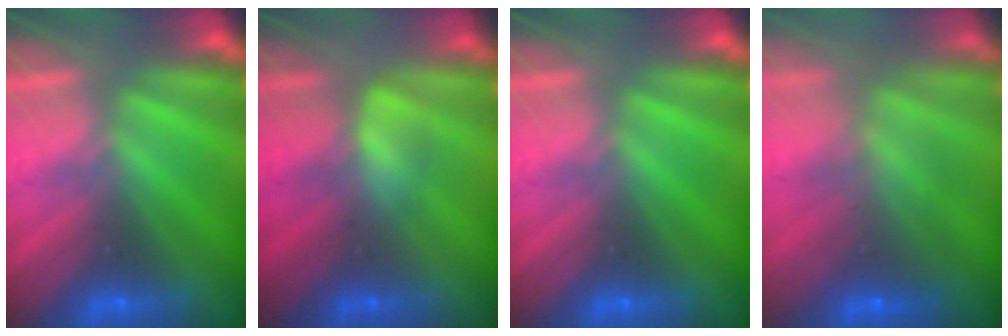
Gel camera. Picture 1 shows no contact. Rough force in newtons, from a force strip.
{"total": 2.7}
{"total": 0.0}
{"total": 6.4}